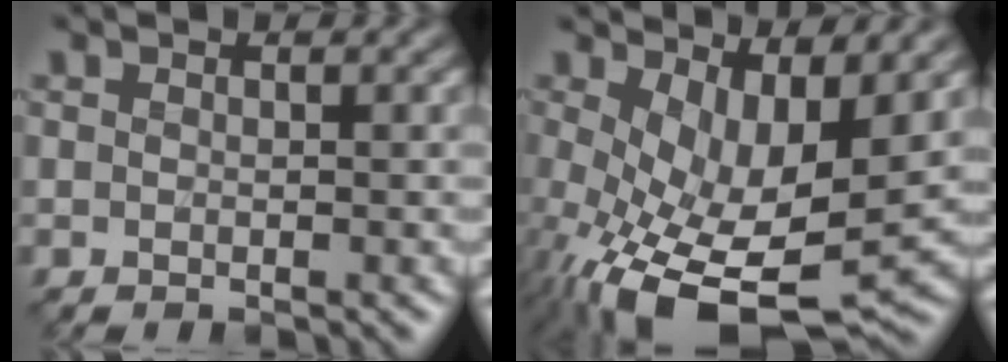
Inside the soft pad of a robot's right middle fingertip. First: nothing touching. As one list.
[{"total": 10.8, "force": [-1.7, 5.0, 9.4], "torque": [-0.185, -0.036, -0.010]}]